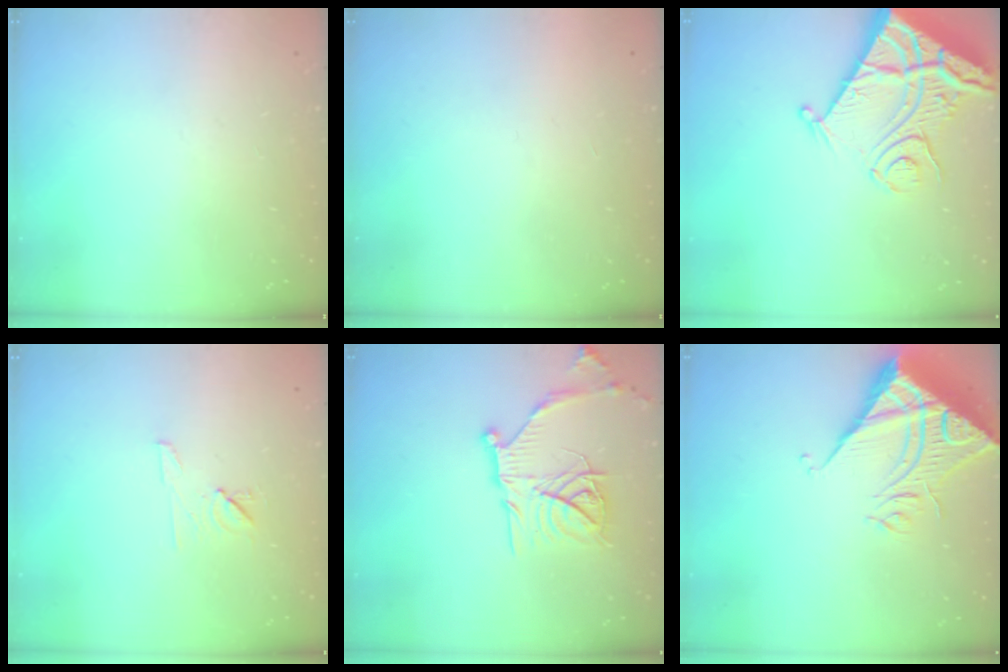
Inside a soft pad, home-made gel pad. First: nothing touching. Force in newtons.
{"total": 1.5, "press": 1.5, "slide": 0.1}
{"total": 17.7, "press": 17.5, "slide": 2.3}
{"total": 6.4, "press": 6.4, "slide": 0.6}
{"total": 19.5, "press": 19.4, "slide": 1.7}
{"total": 12.1, "press": 12.0, "slide": 1.2}